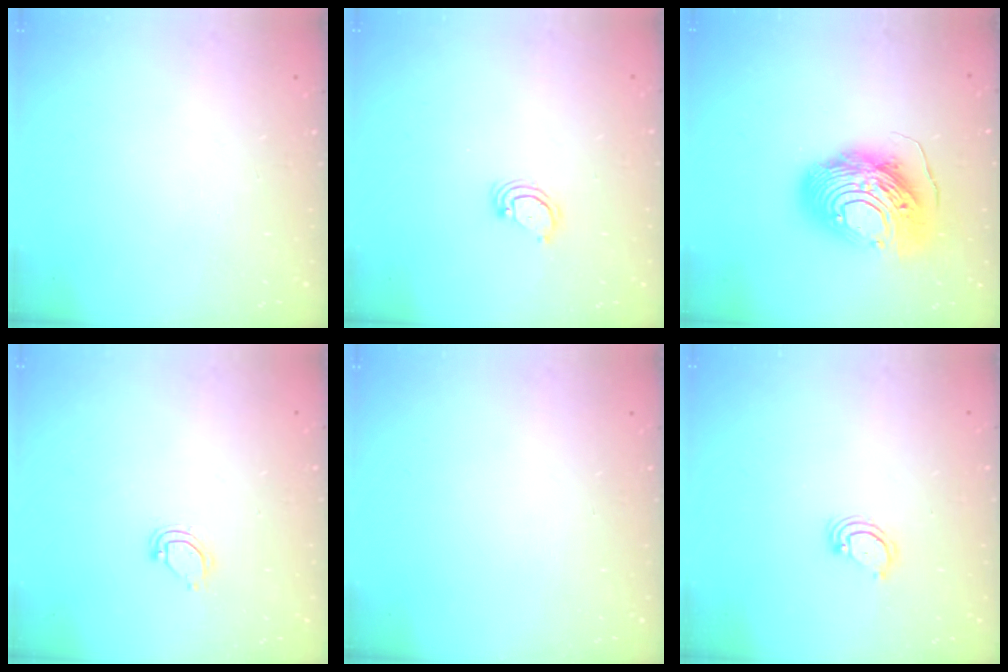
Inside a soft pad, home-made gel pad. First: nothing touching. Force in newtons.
{"total": 2.9, "press": 2.9, "slide": 0.3}
{"total": 18.0, "press": 17.9, "slide": 1.9}
{"total": 4.3, "press": 4.3, "slide": 0.3}
{"total": 0.0}
{"total": 2.9, "press": 2.9, "slide": 0.3}